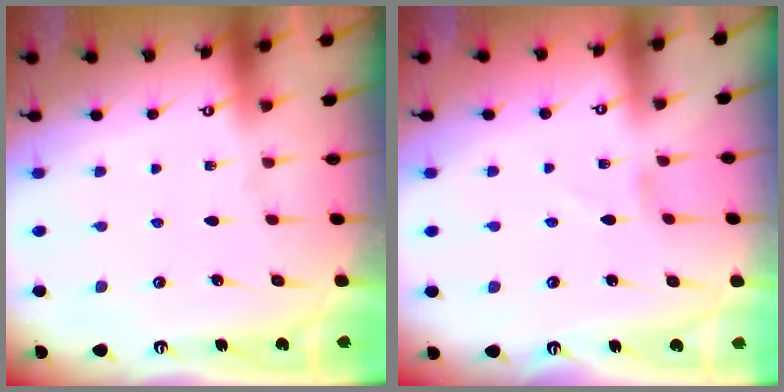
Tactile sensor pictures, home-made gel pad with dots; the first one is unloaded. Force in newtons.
{"total": 1.1, "press": 1.1, "slide": 0.1}